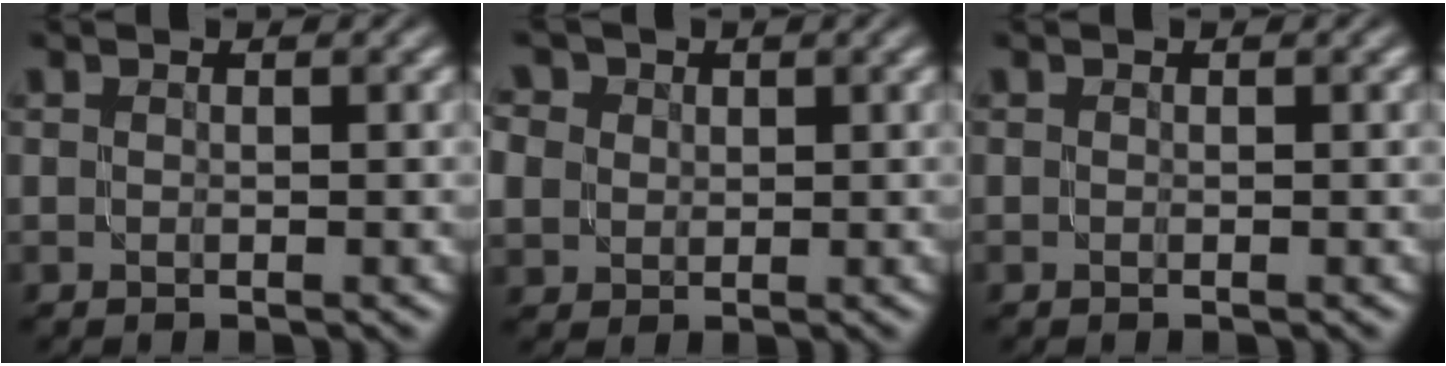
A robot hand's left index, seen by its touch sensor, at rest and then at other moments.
{"total": 6.8, "force": [2.3, 5.7, 3.0], "torque": [-0.068, 0.025, 0.020]}
{"total": 0.0}